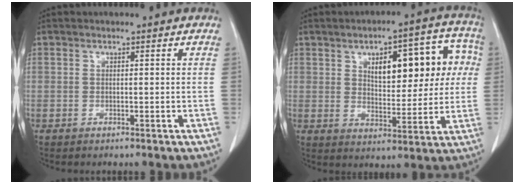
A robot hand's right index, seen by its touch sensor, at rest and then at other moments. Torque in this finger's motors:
{"motor_torque": [0.42, 0.22, 0.51, 0.06]}